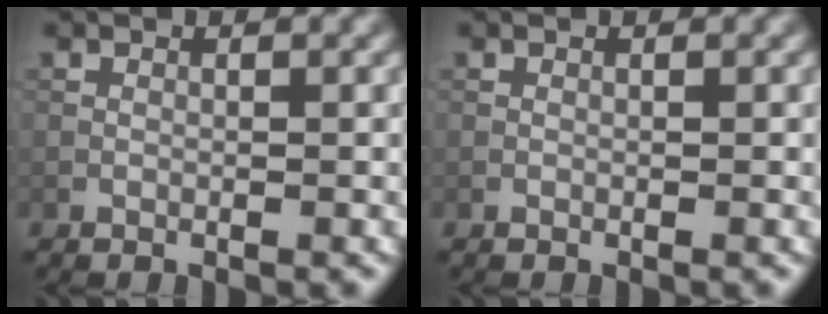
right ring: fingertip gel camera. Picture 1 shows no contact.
{"total": 0.0}